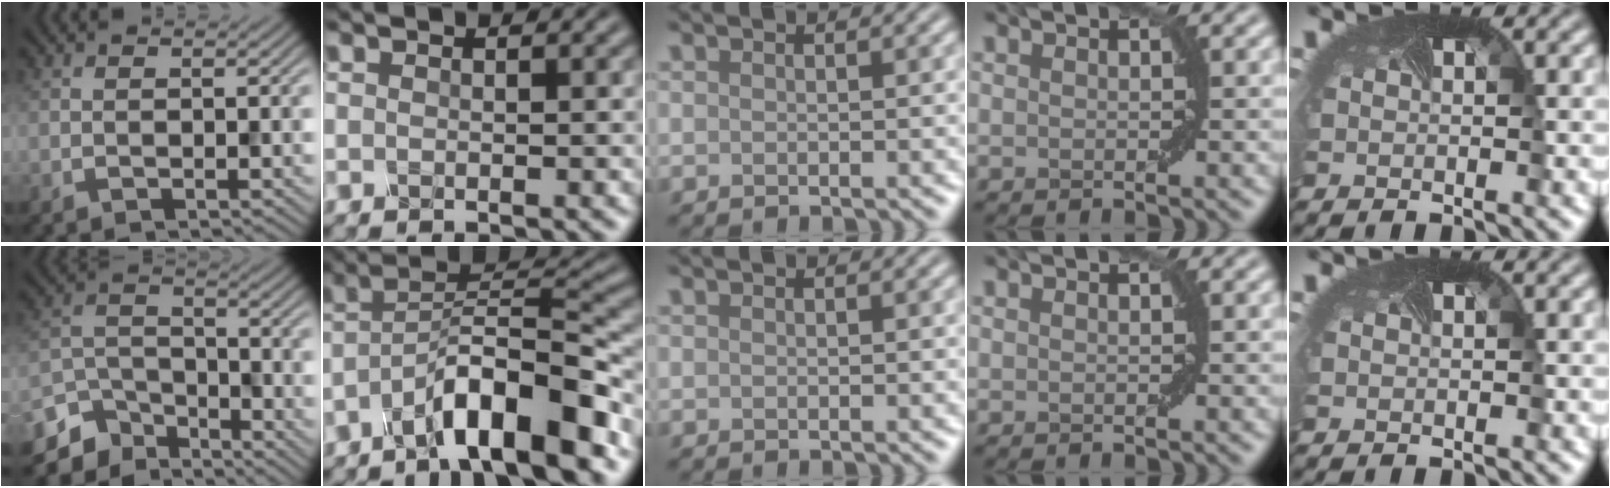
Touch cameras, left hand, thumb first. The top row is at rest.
{"thumb": {"total": 7.2, "force": [-5.9, 3.6, 2.0], "torque": [-0.051, -0.010, -0.124]}, "index": {"total": 9.1, "force": [-5.8, 1.8, 6.8], "torque": [-0.108, 0.022, -0.102]}}